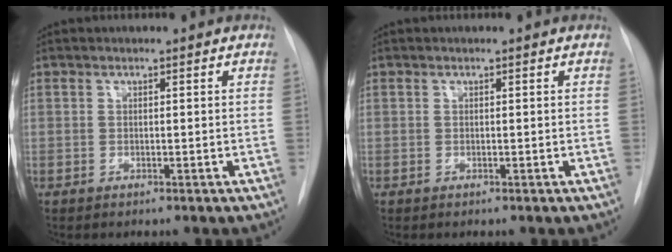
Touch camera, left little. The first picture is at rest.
{"total": 0.0}